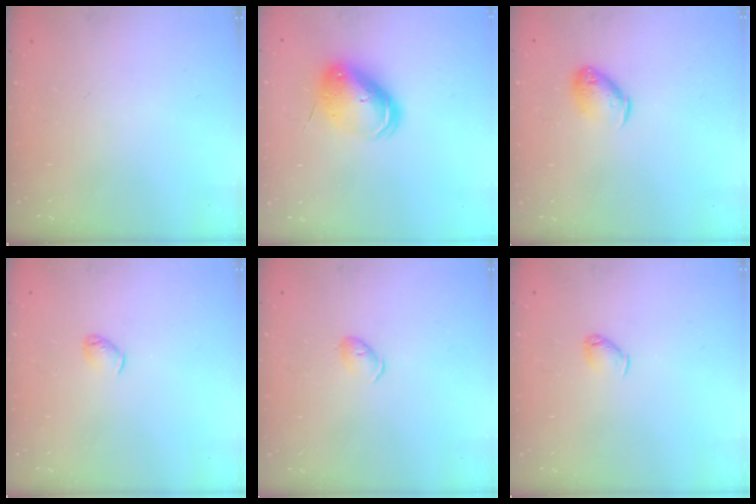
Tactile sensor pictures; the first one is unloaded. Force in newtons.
{"total": 8.9, "press": 8.8, "slide": 1.4}
{"total": 7.5, "press": 7.5, "slide": 0.8}
{"total": 2.9, "press": 2.9, "slide": 0.5}
{"total": 3.4, "press": 3.4, "slide": 0.6}
{"total": 3.8, "press": 3.7, "slide": 0.8}